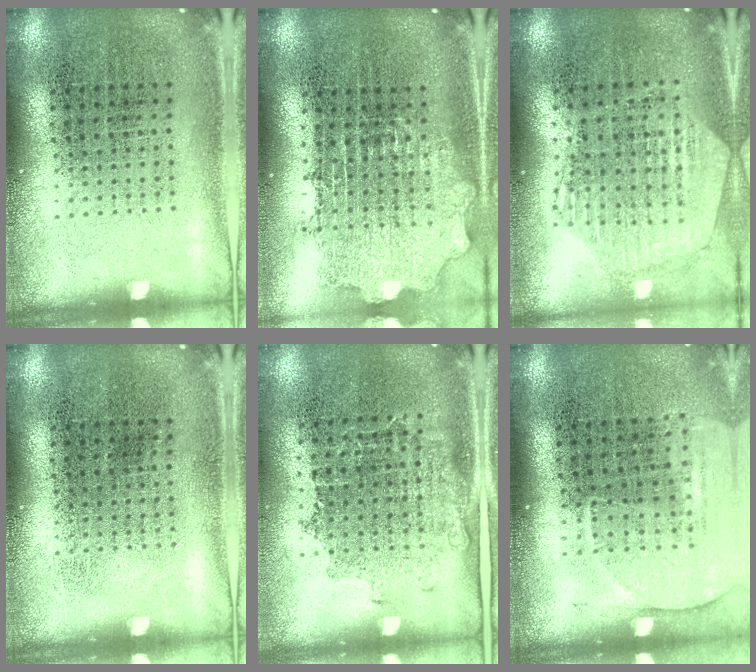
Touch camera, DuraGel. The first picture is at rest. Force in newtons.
{"total": 1.8, "press": 1.4, "slide": 1.1}
{"total": 1.1, "press": 1.1, "slide": 0.2}
{"total": 0.0}
{"total": 1.1, "press": 0.9, "slide": 0.6}
{"total": 1.4, "press": 1.3, "slide": 0.4}